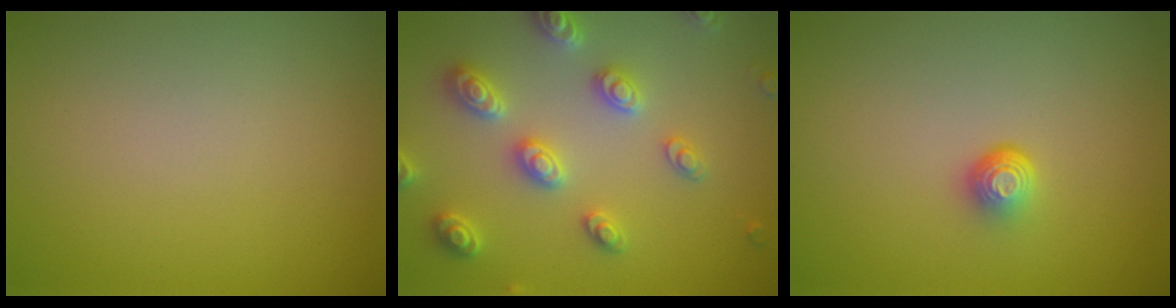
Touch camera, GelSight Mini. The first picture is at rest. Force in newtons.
{"total": 5.0, "press": 4.9, "slide": 1.0}
{"total": 1.7, "press": 1.0, "slide": 1.4}